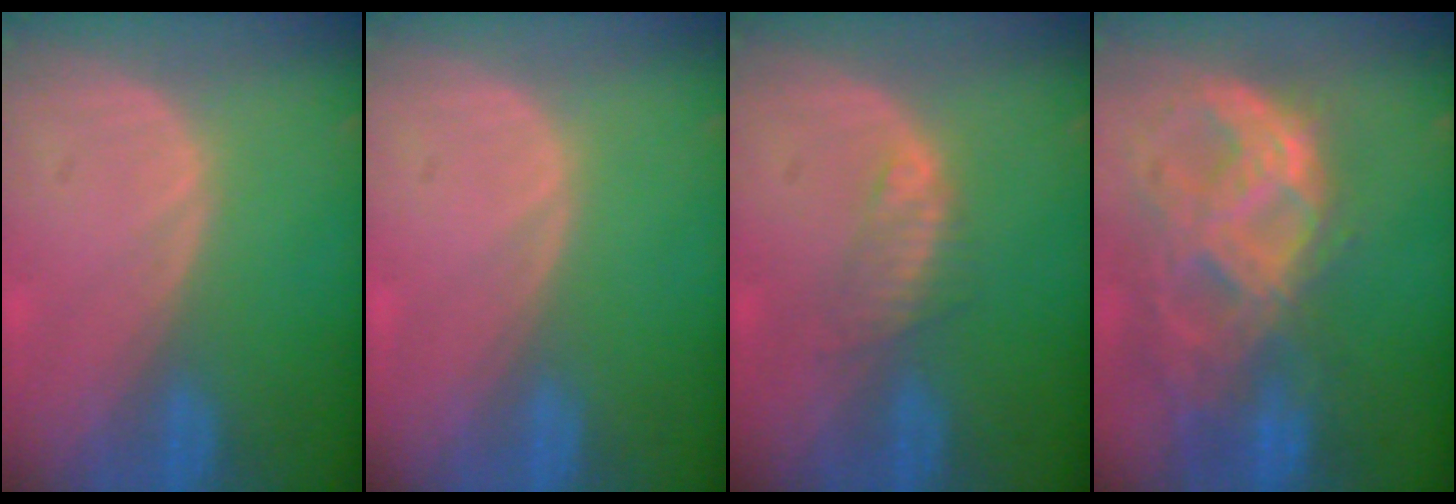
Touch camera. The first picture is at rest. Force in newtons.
{"total": 0.0}
{"total": 2.5, "press": 2.4, "slide": 0.3}
{"total": 11.3, "press": 9.6, "slide": 6.1}